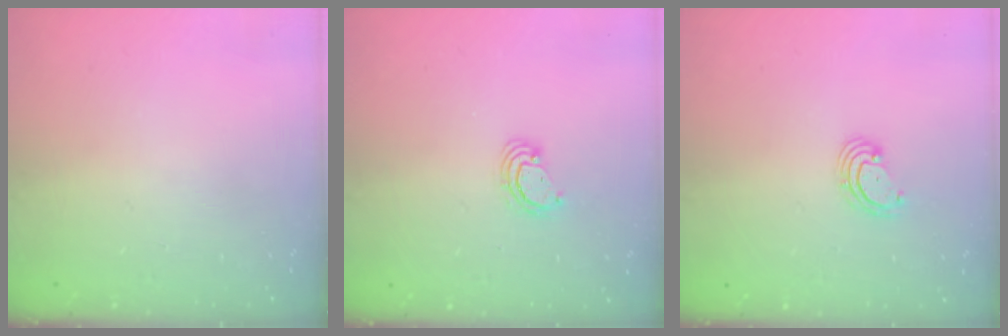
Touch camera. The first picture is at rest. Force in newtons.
{"total": 3.1, "press": 3.1, "slide": 0.3}
{"total": 3.1, "press": 3.1, "slide": 0.6}